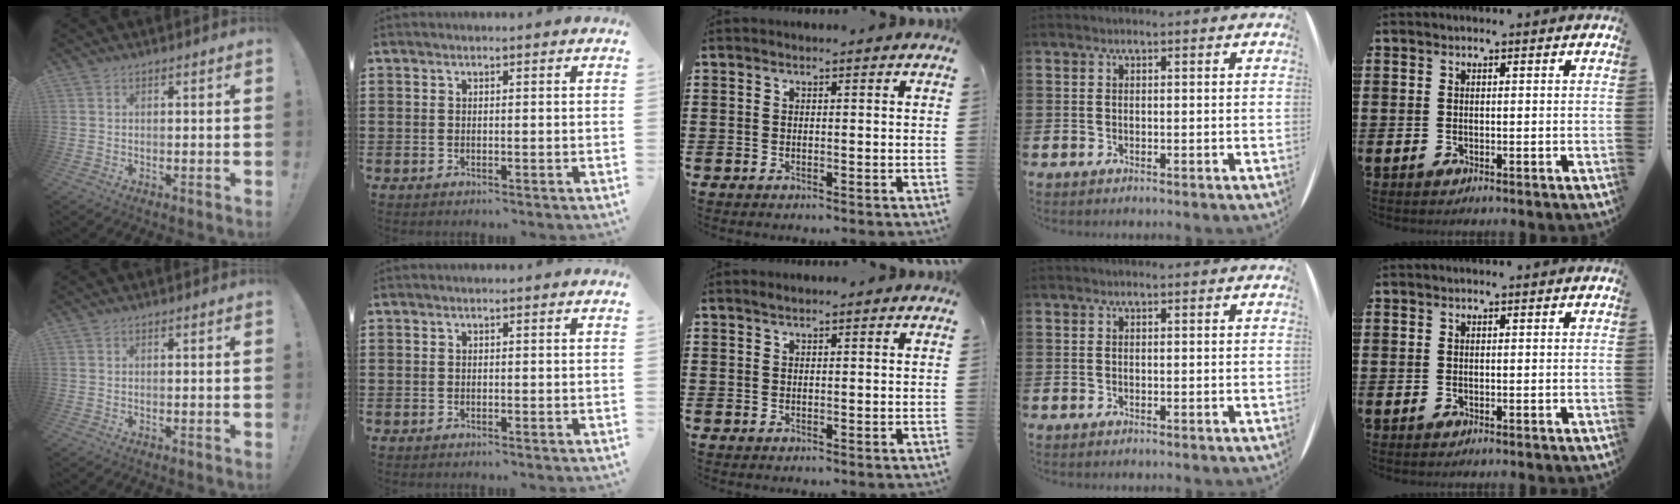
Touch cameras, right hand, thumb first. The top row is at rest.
{"middle": {"total": 0.5, "force": [0.4, 0.2, 0.2], "torque": [-0.006, 0.002, 0.008]}}